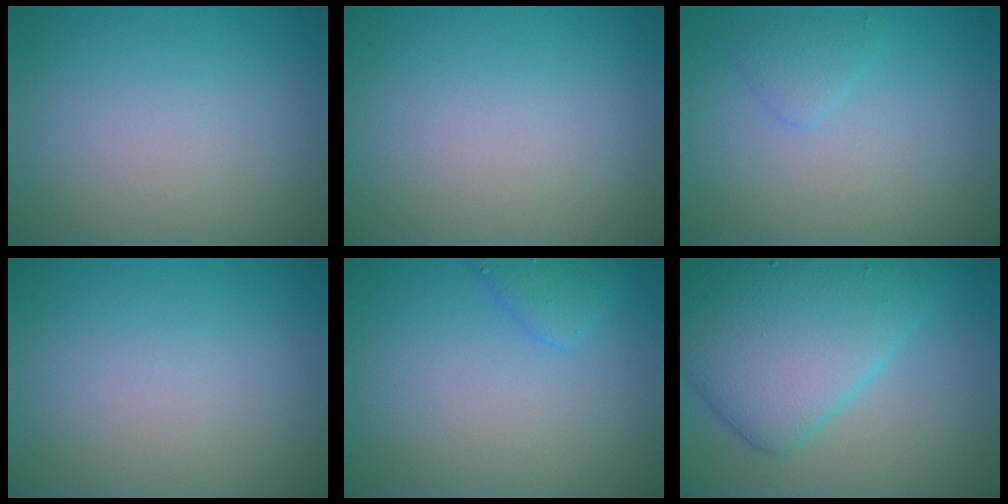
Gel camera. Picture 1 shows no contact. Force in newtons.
{"total": 0.0}
{"total": 1.3, "press": 1.3, "slide": 0.1}
{"total": 0.0}
{"total": 1.7, "press": 1.7, "slide": 0.1}
{"total": 8.7, "press": 8.7, "slide": 0.1}